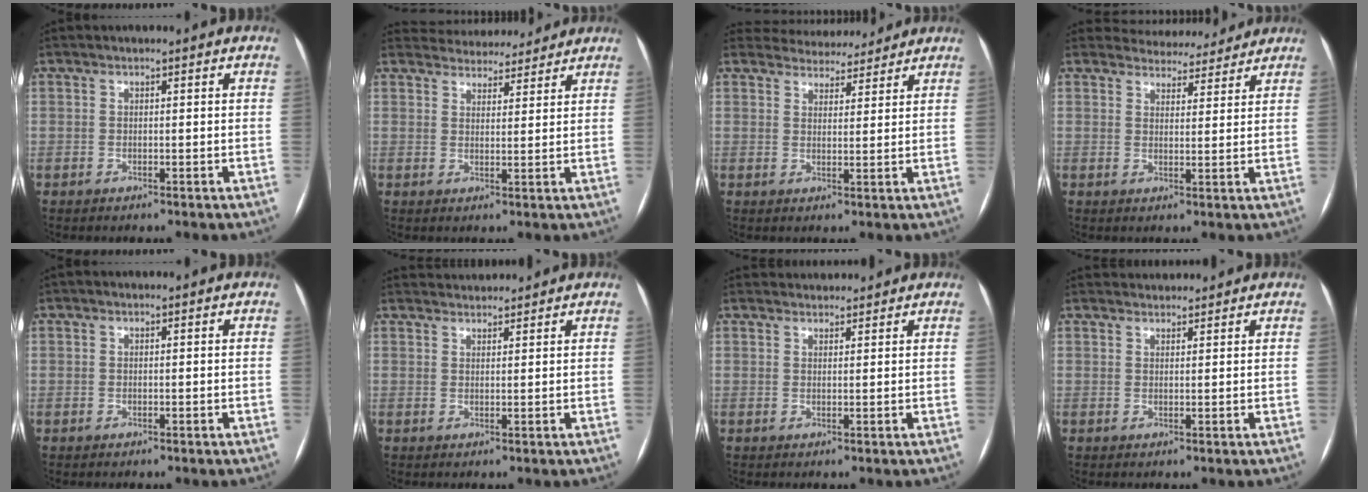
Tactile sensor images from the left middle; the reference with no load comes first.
{"total": 9.3, "force": [8.9, 2.5, 1.1], "torque": [-0.006, 0.017, 0.117]}
{"total": 8.1, "force": [7.8, 2.1, 0.5], "torque": [0.003, 0.012, 0.099]}
{"total": 7.8, "force": [7.5, 2.1, 0.1], "torque": [0.011, 0.008, 0.088]}
{"total": 0.0}
{"total": 4.1, "force": [4.1, 0.4, 0.2], "torque": [-0.009, 0.028, 0.065]}
{"total": 4.4, "force": [4.2, 1.1, 0.3], "torque": [-0.004, 0.028, 0.059]}
{"total": 4.0, "force": [3.9, 0.8, 0.2], "torque": [-0.006, 0.028, 0.057]}